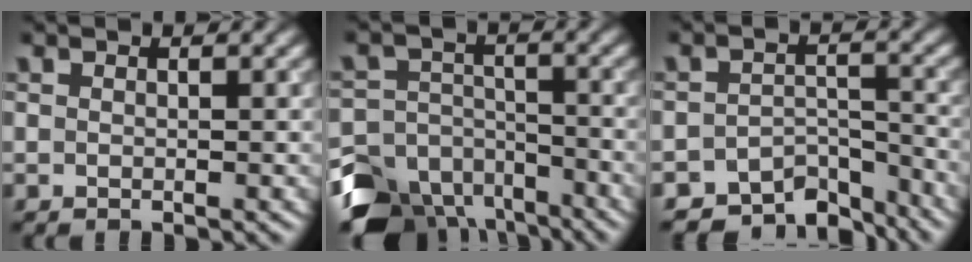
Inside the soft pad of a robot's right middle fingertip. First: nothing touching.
{"total": 10.4, "force": [-7.7, 6.1, 3.1], "torque": [-0.056, -0.009, -0.125]}
{"total": 5.9, "force": [-5.3, 2.2, 1.5], "torque": [-0.011, -0.012, -0.081]}